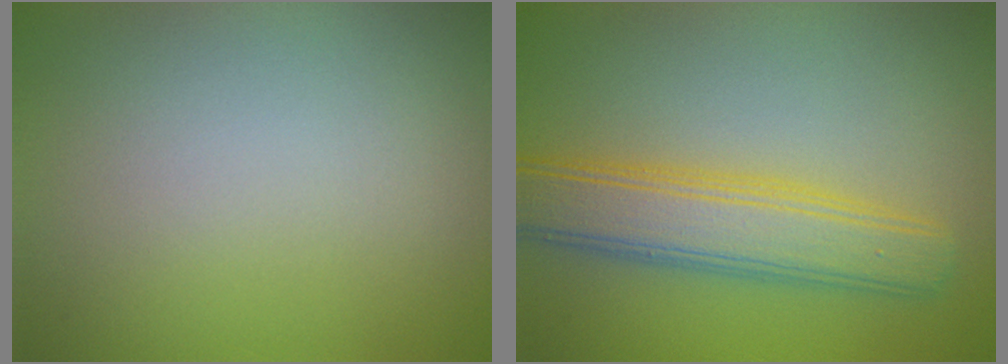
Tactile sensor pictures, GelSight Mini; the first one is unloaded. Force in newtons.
{"total": 5.5, "press": 5.5, "slide": 0.2}